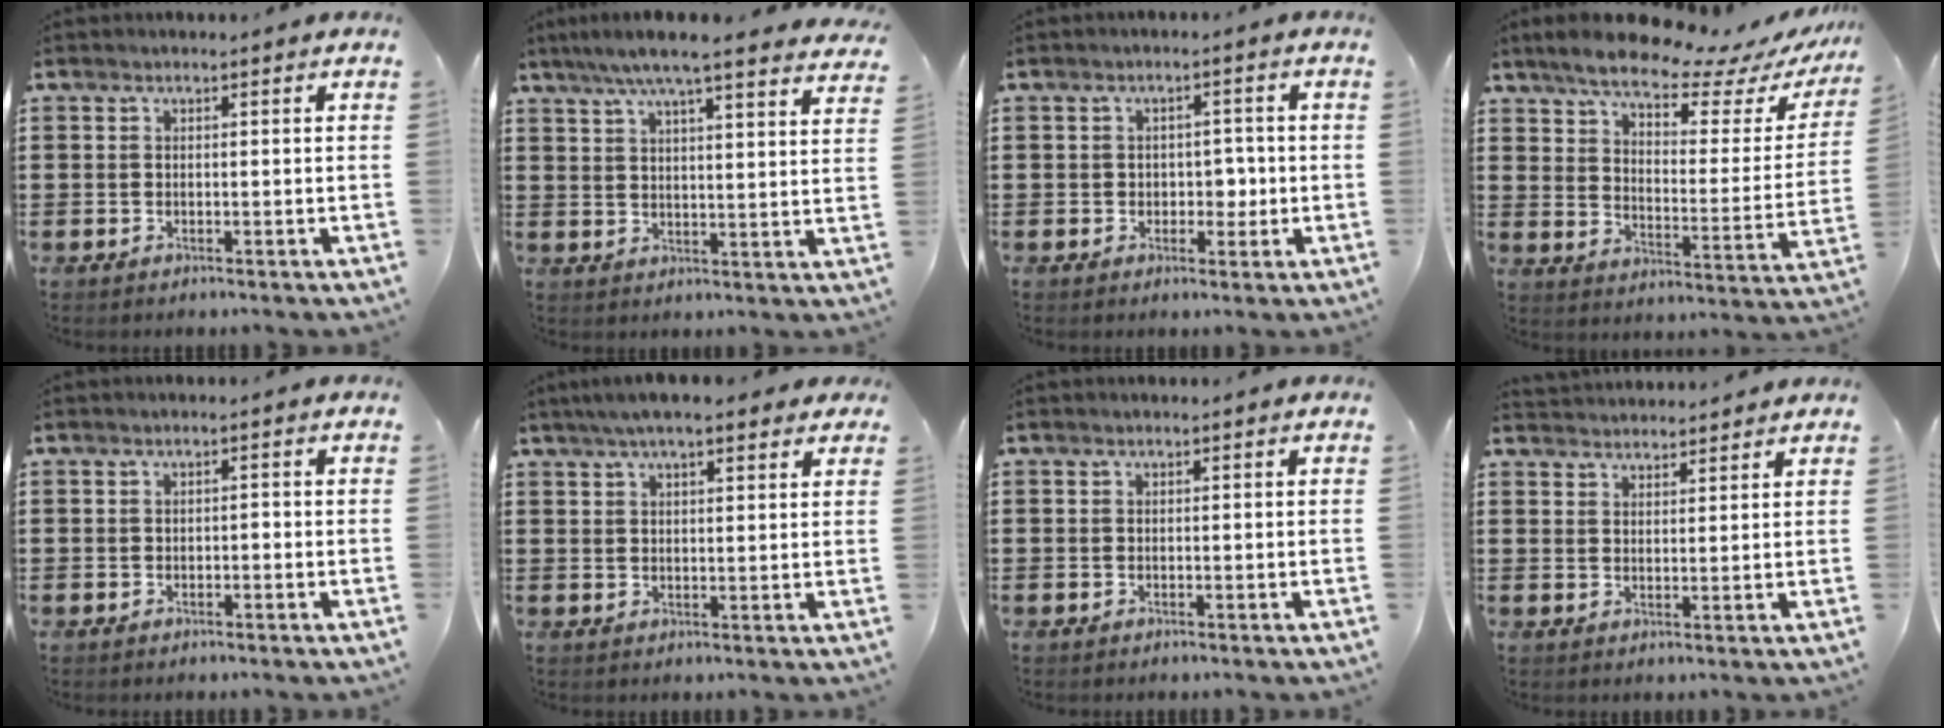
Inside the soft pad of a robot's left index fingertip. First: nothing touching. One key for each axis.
{"total": 6.7, "fx": 5.8, "fy": 0.0, "fz": 3.4, "tx": -0.086, "ty": -0.020, "tz": 0.099}
{"total": 3.3, "fx": -0.2, "fy": 2.6, "fz": 2.1, "tx": -0.033, "ty": 0.001, "tz": -0.013}
{"total": 9.1, "fx": 8.0, "fy": 1.8, "fz": 4.0, "tx": -0.098, "ty": -0.047, "tz": 0.135}
{"total": 0.6, "fx": -0.3, "fy": 0.3, "fz": 0.4, "tx": -0.011, "ty": -0.001, "tz": -0.006}
{"total": 5.2, "fx": 3.8, "fy": 1.2, "fz": 3.3, "tx": -0.071, "ty": 0.004, "tz": 0.068}
{"total": 0.0}
{"total": 2.7, "fx": 2.6, "fy": 0.2, "fz": -0.4, "tx": 0.000, "ty": -0.005, "tz": 0.051}